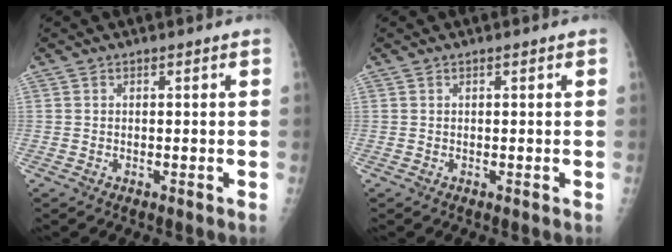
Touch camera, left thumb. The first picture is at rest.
{"total": 0.0}